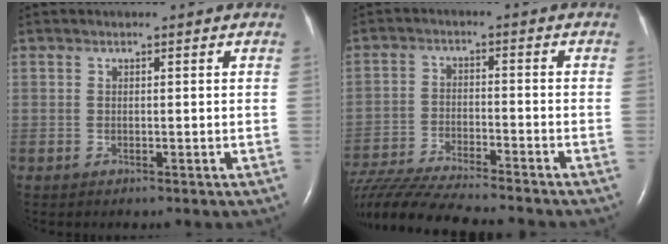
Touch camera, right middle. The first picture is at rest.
{"total": 18.1, "force": [-16.2, 1.3, 8.1], "torque": [-0.163, -0.032, -0.263]}